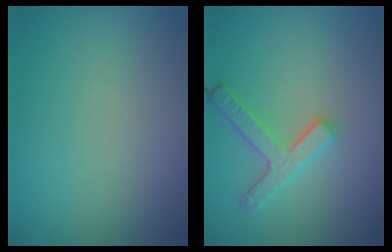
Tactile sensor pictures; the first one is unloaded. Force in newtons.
{"total": 3.6, "press": 3.1, "slide": 1.8}